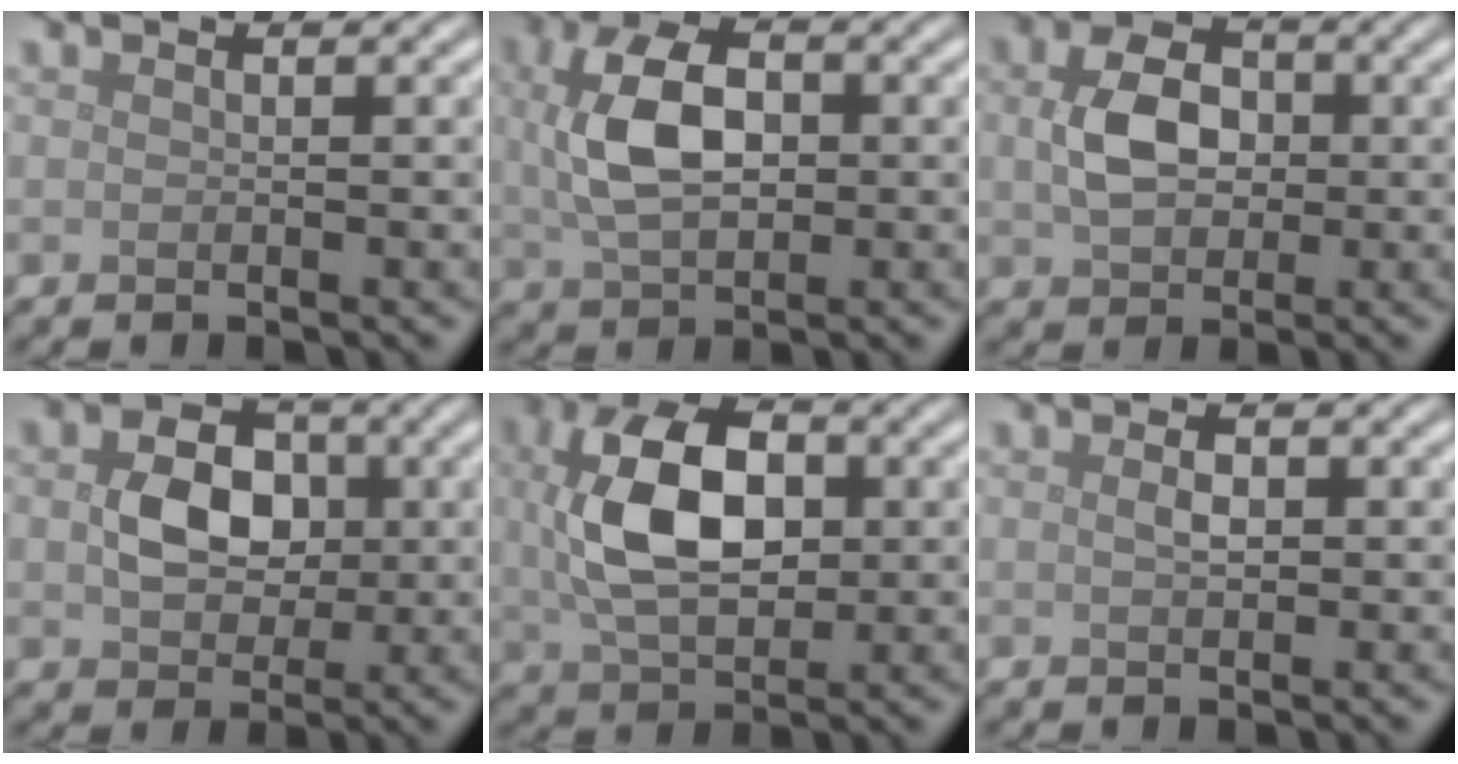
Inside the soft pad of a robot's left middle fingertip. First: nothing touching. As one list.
[{"total": 6.7, "force": [0.8, 3.9, 5.3], "torque": [-0.111, 0.011, 0.015]}, {"total": 4.8, "force": [0.4, 3.5, 3.3], "torque": [-0.074, 0.002, 0.002]}, {"total": 5.1, "force": [0.4, 3.9, 3.3], "torque": [-0.067, 0.000, 0.001]}, {"total": 9.1, "force": [1.2, 5.5, 7.2], "torque": [-0.151, 0.010, 0.019]}, {"total": 1.3, "force": [0.2, 0.6, 1.1], "torque": [-0.024, 0.002, 0.003]}]